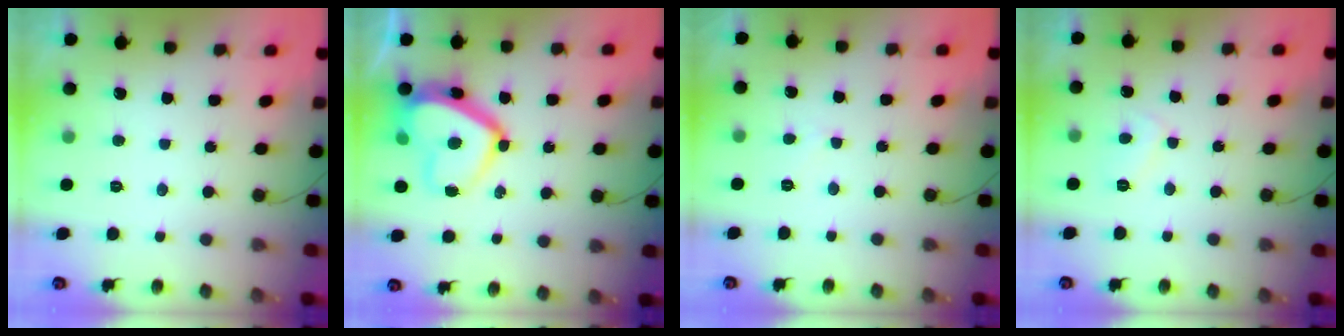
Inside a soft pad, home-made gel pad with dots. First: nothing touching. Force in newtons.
{"total": 14.1, "press": 14.1, "slide": 0.8}
{"total": 2.3, "press": 2.3, "slide": 0.3}
{"total": 3.9, "press": 3.9, "slide": 0.4}